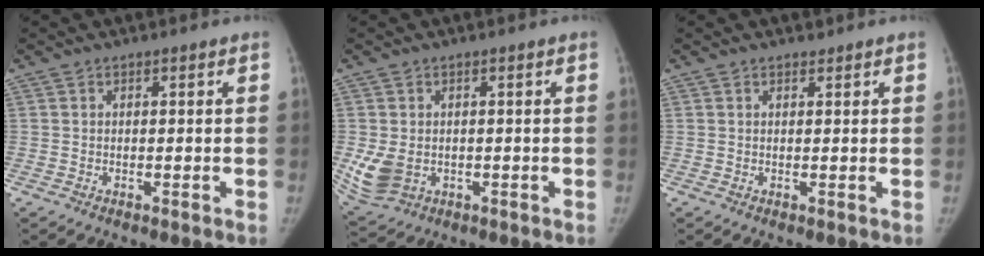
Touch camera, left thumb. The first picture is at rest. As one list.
[{"total": 6.3, "force": [-0.6, 4.7, 4.1], "torque": [-0.088, -0.012, 0.003]}, {"total": 0.9, "force": [0.8, 0.4, 0.2], "torque": [-0.004, -0.006, 0.012]}]